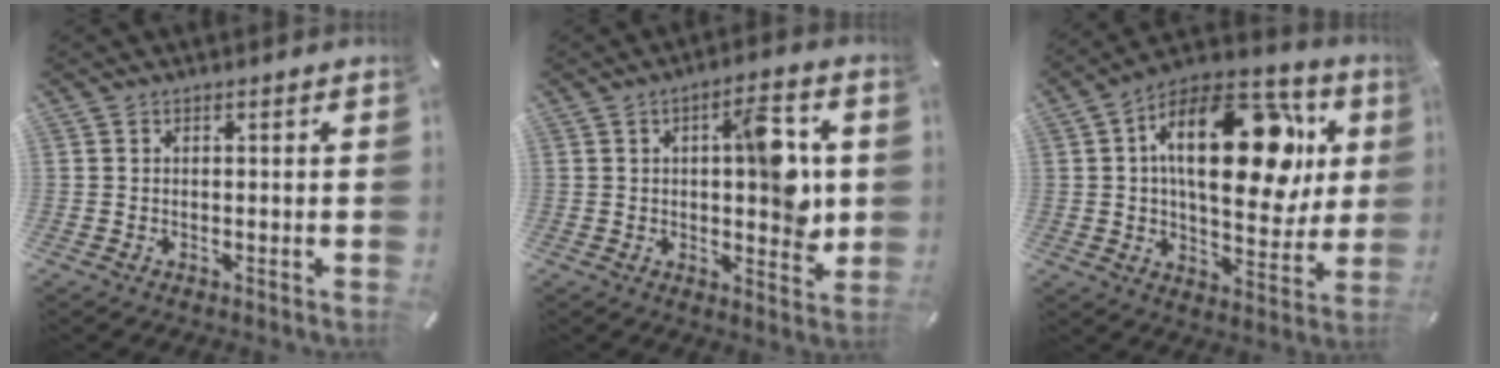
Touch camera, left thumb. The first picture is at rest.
{"total": 12.1, "force": [2.0, 4.7, 11.0], "torque": [-0.131, -0.012, 0.026]}
{"total": 26.4, "force": [7.2, 13.9, 21.2], "torque": [-0.327, -0.031, 0.117]}